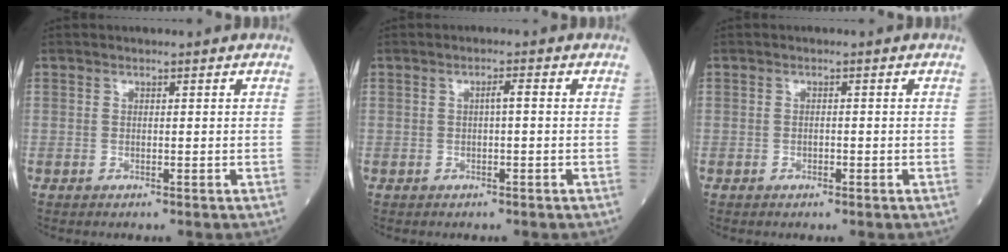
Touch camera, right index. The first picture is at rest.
{"total": 1.6, "force": [0.0, 0.1, 1.6], "torque": [-0.026, 0.005, 0.001]}
{"total": 0.9, "force": [-0.4, 0.5, 0.7], "torque": [-0.013, 0.001, -0.006]}